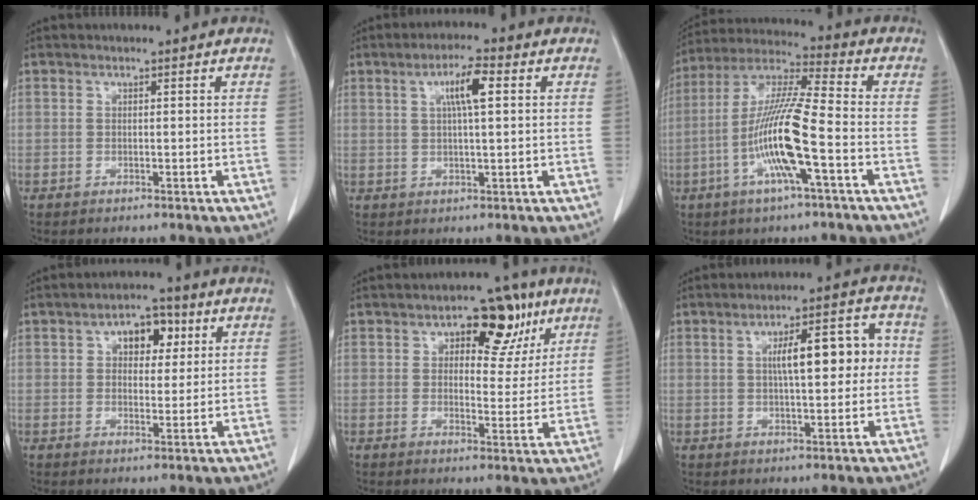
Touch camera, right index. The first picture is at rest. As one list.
[{"total": 5.9, "force": [1.8, 1.0, 5.5], "torque": [-0.102, 0.009, 0.033]}, {"total": 14.5, "force": [-4.1, 0.9, 13.8], "torque": [-0.280, -0.001, -0.084]}, {"total": 6.6, "force": [2.4, 3.6, 5.0], "torque": [-0.080, 0.020, 0.040]}, {"total": 10.8, "force": [5.3, 5.8, 7.5], "torque": [-0.096, 0.023, 0.078]}, {"total": 10.2, "force": [1.3, 3.2, 9.6], "torque": [-0.146, 0.035, 0.023]}]